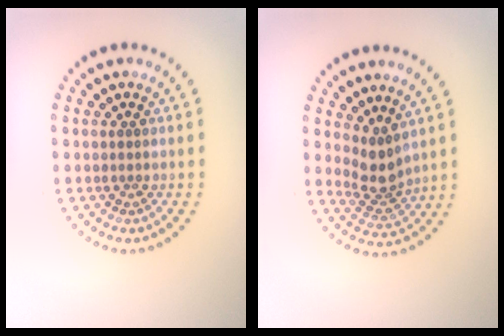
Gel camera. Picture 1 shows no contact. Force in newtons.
{"total": 2.8, "press": 2.2, "slide": 1.8}